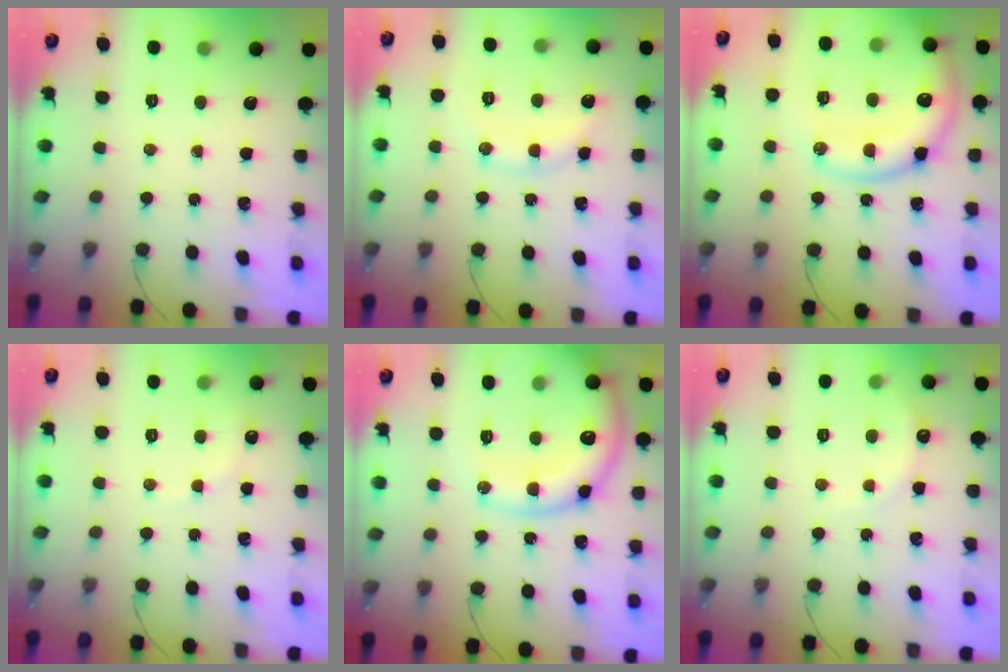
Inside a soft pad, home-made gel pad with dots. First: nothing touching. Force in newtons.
{"total": 10.2, "press": 10.2, "slide": 0.5}
{"total": 18.4, "press": 18.2, "slide": 2.2}
{"total": 4.7, "press": 4.5, "slide": 1.3}
{"total": 18.3, "press": 18.1, "slide": 2.7}
{"total": 4.6, "press": 4.4, "slide": 1.5}